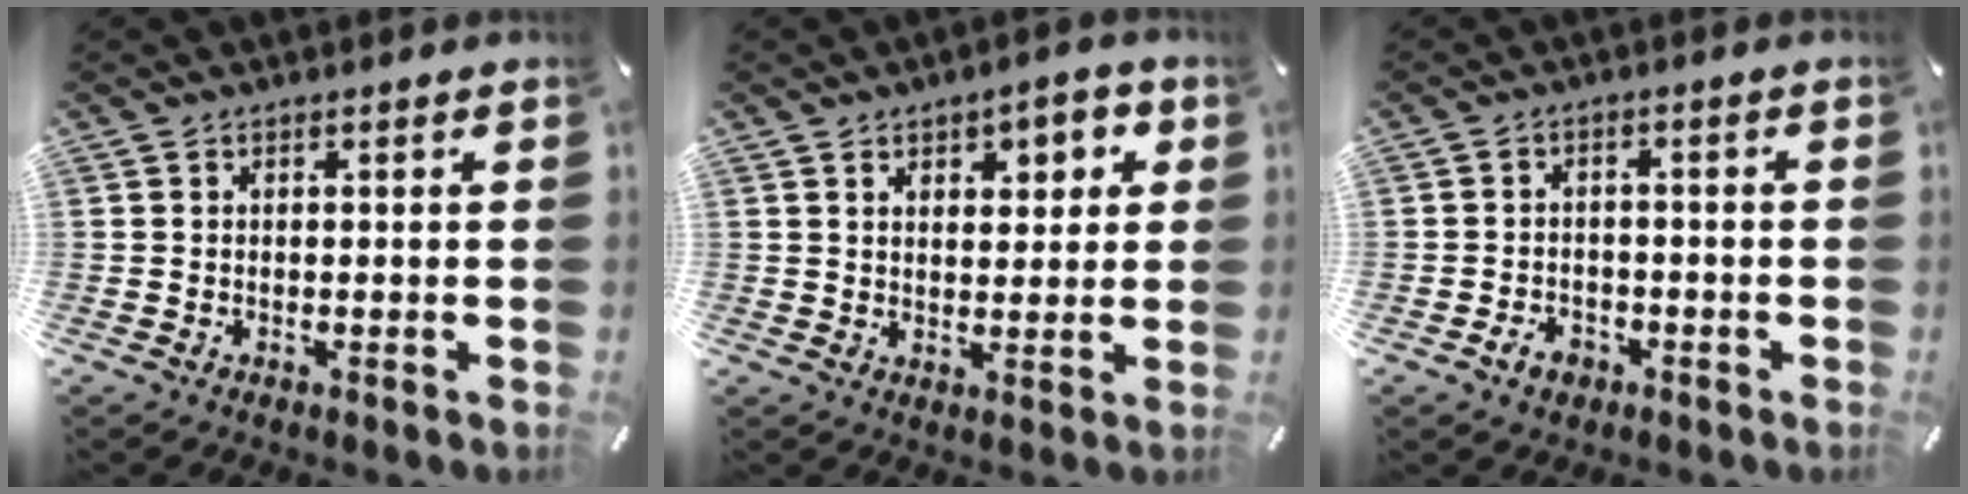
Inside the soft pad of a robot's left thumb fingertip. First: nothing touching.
{"total": 5.0, "force": [2.0, 3.5, 2.9], "torque": [-0.034, -0.005, 0.025]}
{"total": 4.1, "force": [-2.4, 2.9, 1.6], "torque": [-0.032, 0.009, -0.046]}